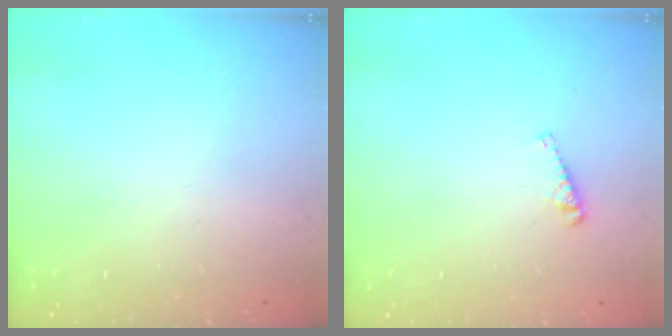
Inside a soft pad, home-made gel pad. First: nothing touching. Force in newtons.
{"total": 3.3, "press": 3.3, "slide": 0.1}